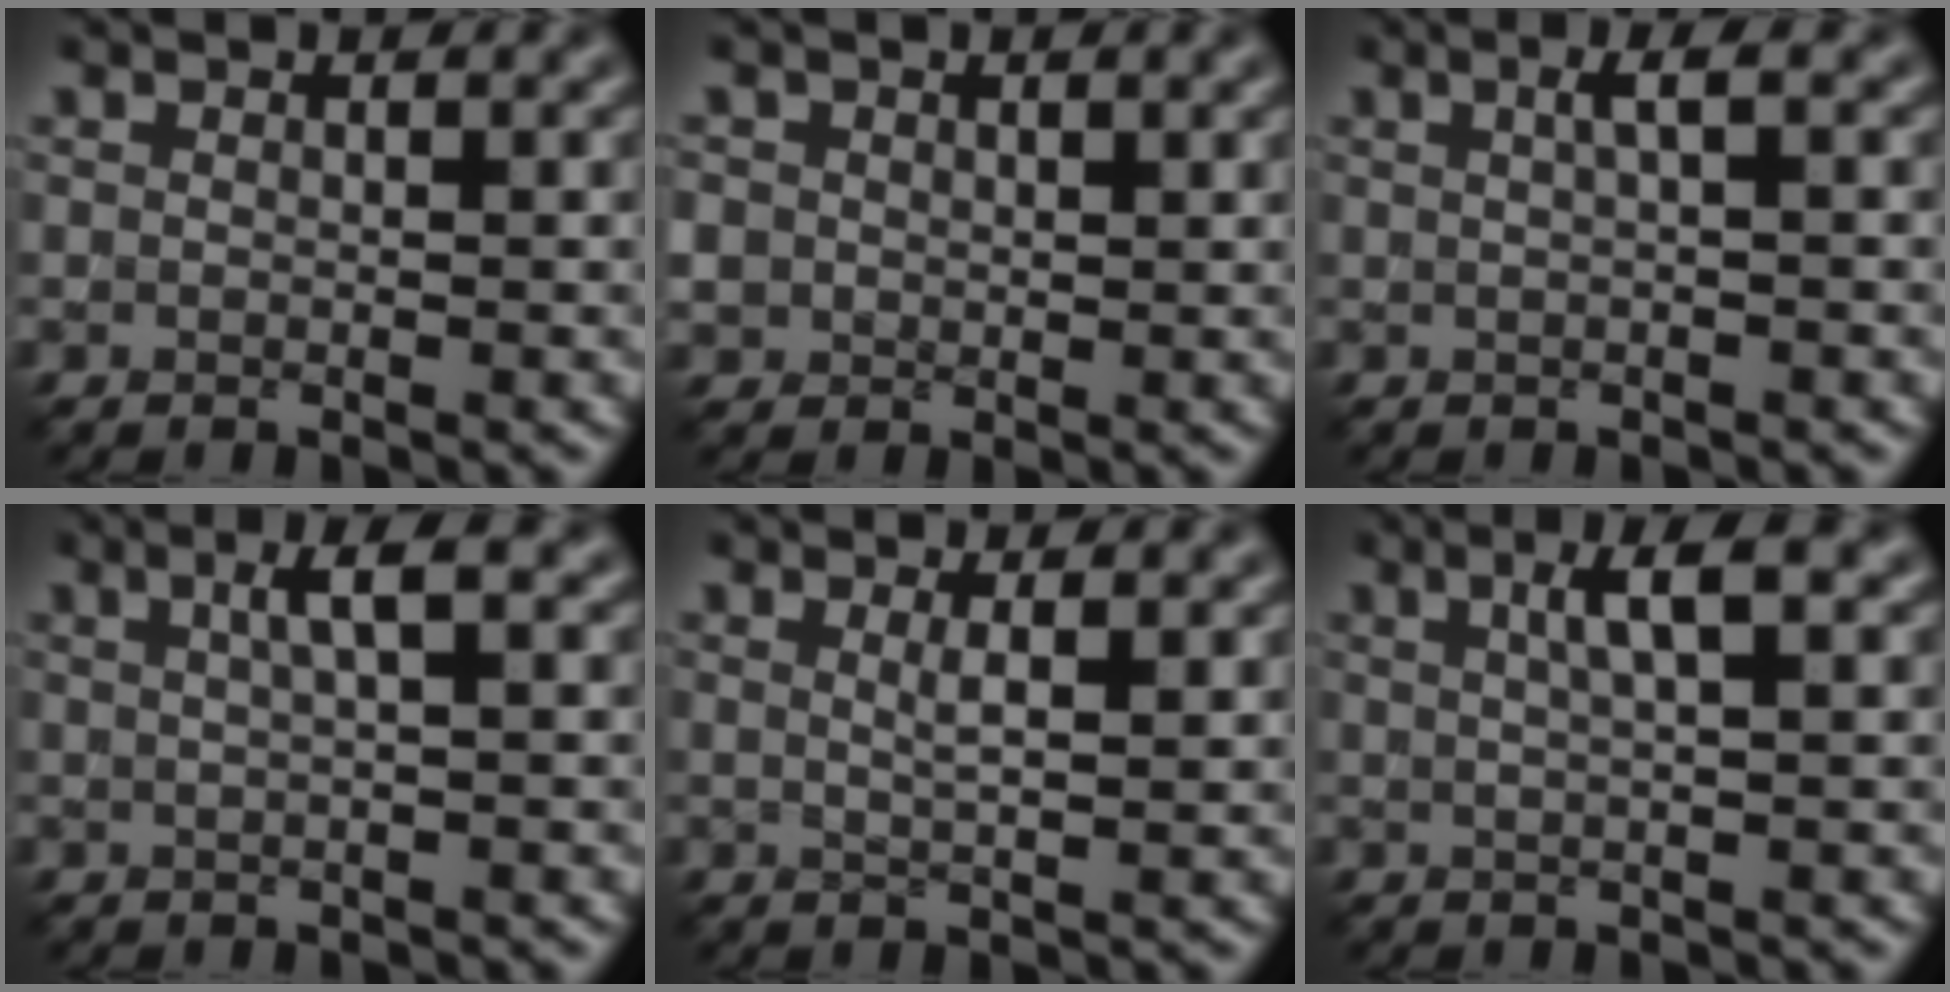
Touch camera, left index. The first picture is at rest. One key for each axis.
{"total": 2.1, "fx": 0.5, "fy": 1.9, "fz": 0.6, "tx": -0.016, "ty": 0.000, "tz": 0.010}
{"total": 1.7, "fx": 0.5, "fy": 0.2, "fz": 1.6, "tx": -0.025, "ty": 0.007, "tz": 0.006}
{"total": 2.5, "fx": 0.8, "fy": 0.4, "fz": 2.4, "tx": -0.034, "ty": 0.009, "tz": 0.012}
{"total": 1.5, "fx": 0.7, "fy": 0.3, "fz": 1.2, "tx": -0.018, "ty": -0.001, "tz": 0.010}
{"total": 3.1, "fx": 1.2, "fy": 0.5, "fz": 2.8, "tx": -0.037, "ty": 0.008, "tz": 0.017}